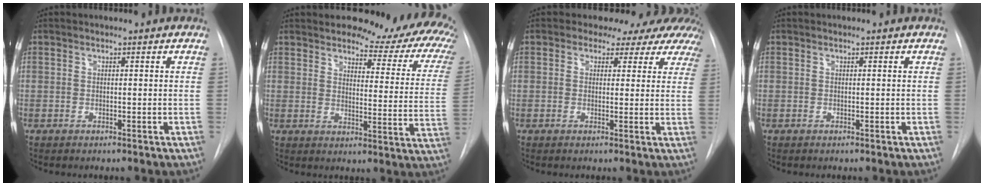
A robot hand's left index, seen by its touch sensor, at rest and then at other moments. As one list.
[{"total": 16.6, "force": [13.7, 5.2, 7.7], "torque": [-0.071, -0.044, 0.139]}, {"total": 12.3, "force": [10.8, 5.3, 2.4], "torque": [-0.010, 0.012, 0.094]}, {"total": 0.0}]